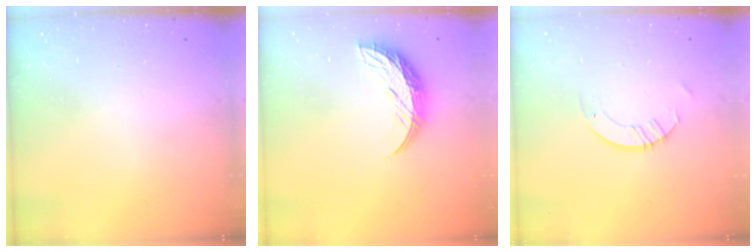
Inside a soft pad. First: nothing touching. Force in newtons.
{"total": 10.7, "press": 10.7, "slide": 0.4}
{"total": 2.6, "press": 2.6, "slide": 0.2}